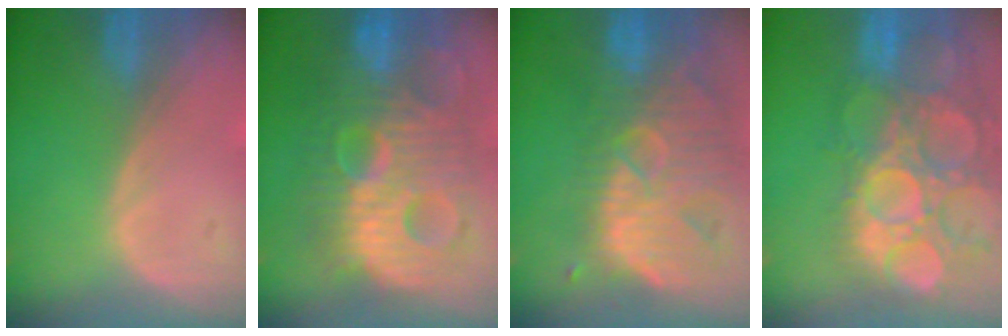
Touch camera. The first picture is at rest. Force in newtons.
{"total": 13.6, "press": 13.5, "slide": 1.2}
{"total": 12.5, "press": 11.0, "slide": 6.0}
{"total": 15.1, "press": 12.6, "slide": 8.4}